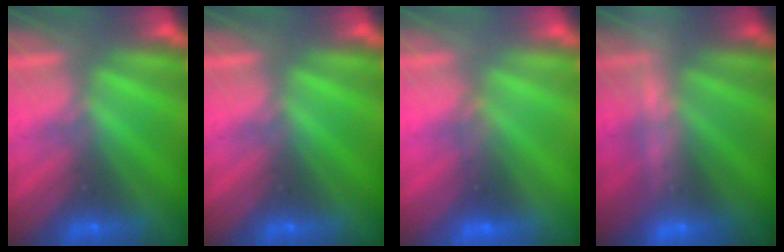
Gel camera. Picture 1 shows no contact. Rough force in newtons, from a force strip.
{"total": 0.0}
{"total": 1.7}
{"total": 2.3}